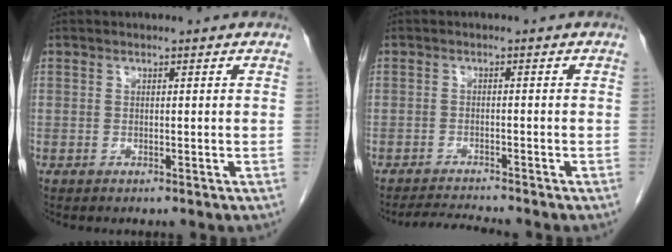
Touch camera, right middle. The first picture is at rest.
{"total": 3.4, "force": [-3.2, -0.9, 0.3], "torque": [-0.010, -0.020, -0.055]}